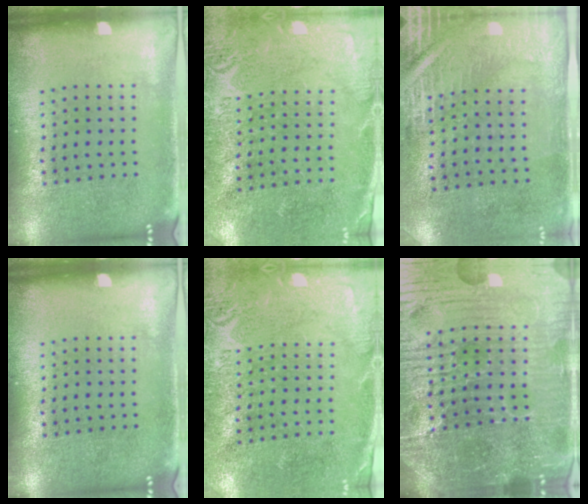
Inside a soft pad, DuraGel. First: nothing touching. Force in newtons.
{"total": 2.7, "press": 2.7, "slide": 0.7}
{"total": 2.9, "press": 2.5, "slide": 1.5}
{"total": 0.0}
{"total": 2.7, "press": 2.6, "slide": 0.9}
{"total": 6.4, "press": 5.8, "slide": 2.7}